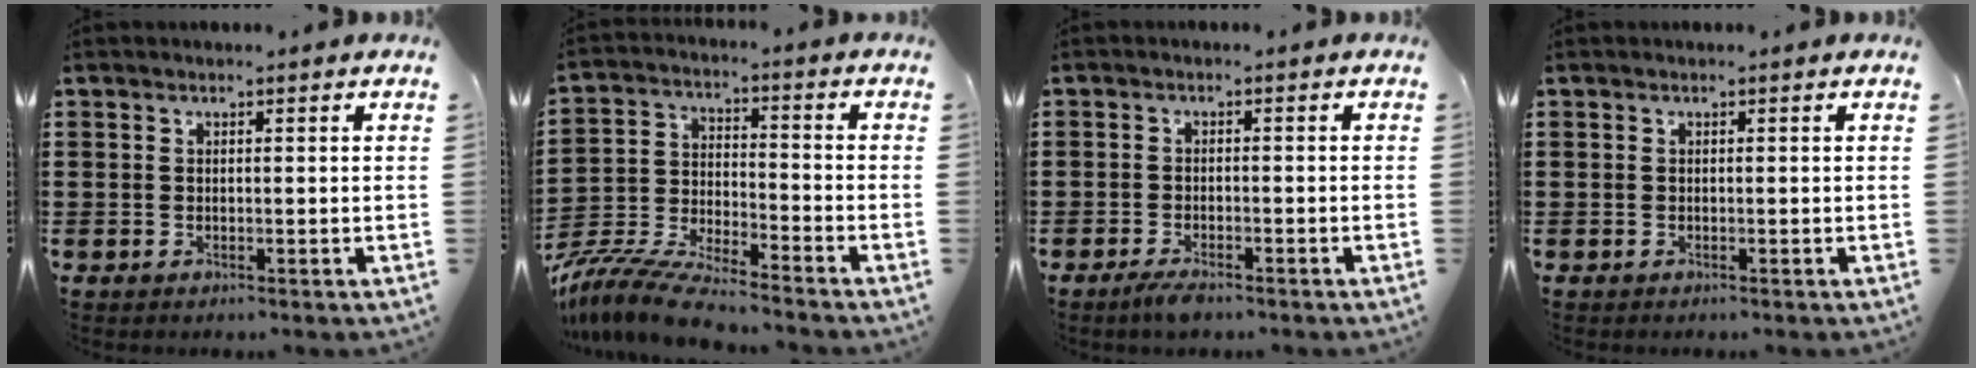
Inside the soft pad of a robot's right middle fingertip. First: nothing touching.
{"total": 8.9, "force": [-8.5, 0.5, 2.6], "torque": [-0.060, 0.003, -0.171]}
{"total": 2.0, "force": [-1.6, 0.4, 1.2], "torque": [-0.036, -0.007, -0.033]}
{"total": 0.0}